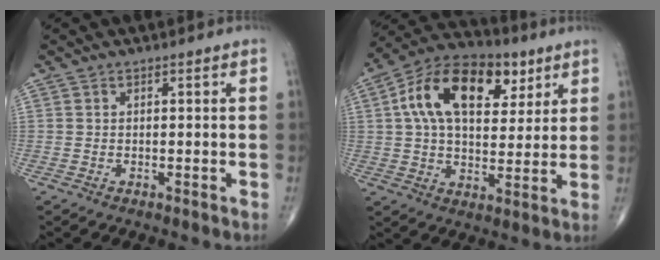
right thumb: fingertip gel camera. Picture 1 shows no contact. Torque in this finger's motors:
{"motor_torque": [-0.56, 0.96, 1.46, 0.66, 0.50]}